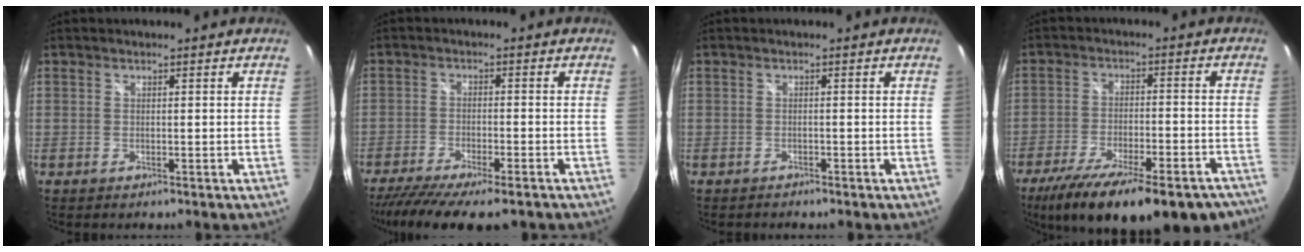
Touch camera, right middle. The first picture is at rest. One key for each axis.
{"total": 13.5, "fx": -10.9, "fy": 2.5, "fz": 7.6, "tx": -0.160, "ty": -0.046, "tz": -0.173}
{"total": 0.9, "fx": -0.9, "fy": 0.3, "fz": 0.1, "tx": -0.006, "ty": 0.001, "tz": -0.013}
{"total": 25.7, "fx": -19.6, "fy": 8.3, "fz": 14.5, "tx": -0.253, "ty": -0.039, "tz": -0.273}